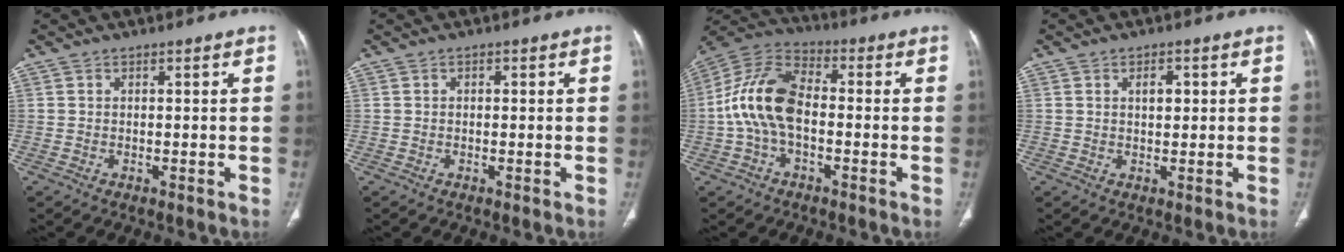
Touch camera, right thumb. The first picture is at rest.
{"total": 0.6, "force": [0.2, 0.4, 0.4], "torque": [-0.006, 0.003, 0.002]}
{"total": 13.2, "force": [-1.4, 7.6, 10.7], "torque": [-0.218, 0.037, -0.036]}
{"total": 2.7, "force": [0.8, 1.5, 2.1], "torque": [-0.026, -0.001, 0.013]}